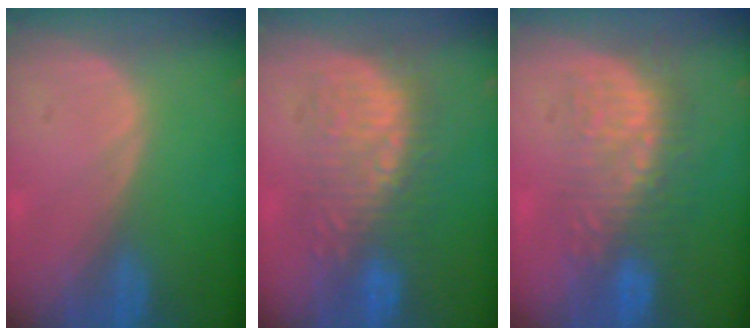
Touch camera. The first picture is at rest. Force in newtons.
{"total": 8.7, "press": 8.6, "slide": 0.9}
{"total": 8.8, "press": 8.4, "slide": 2.4}